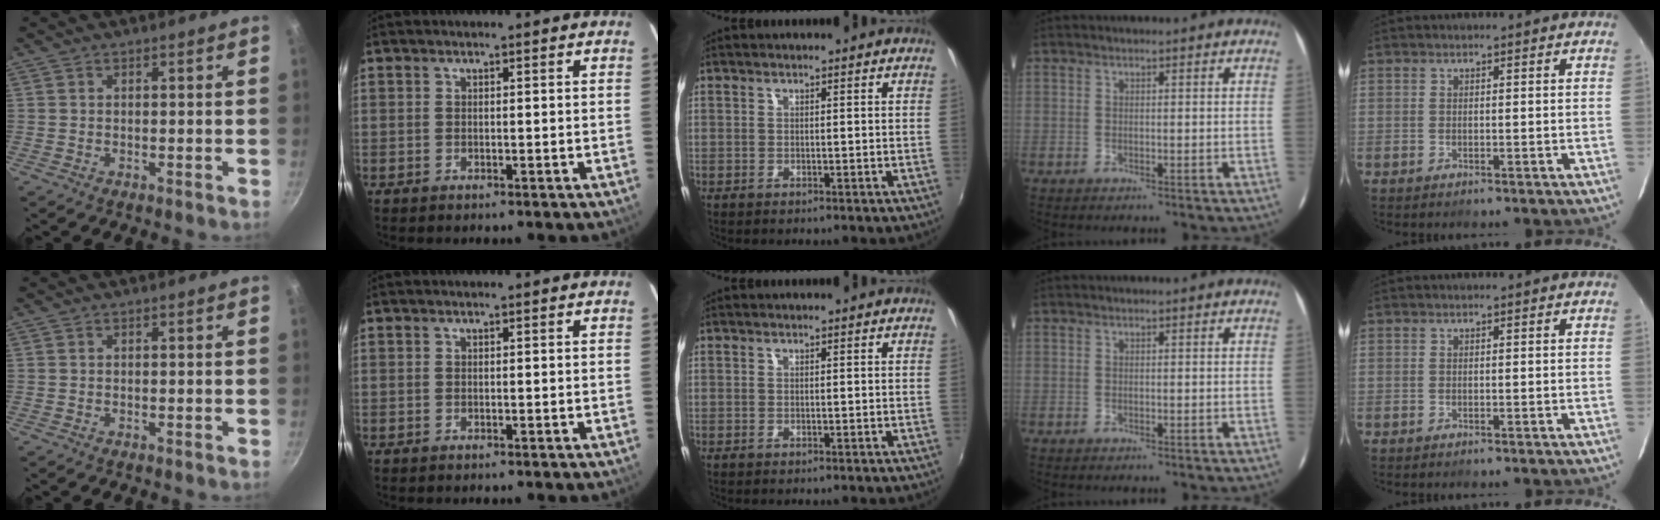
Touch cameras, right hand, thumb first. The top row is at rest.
{}